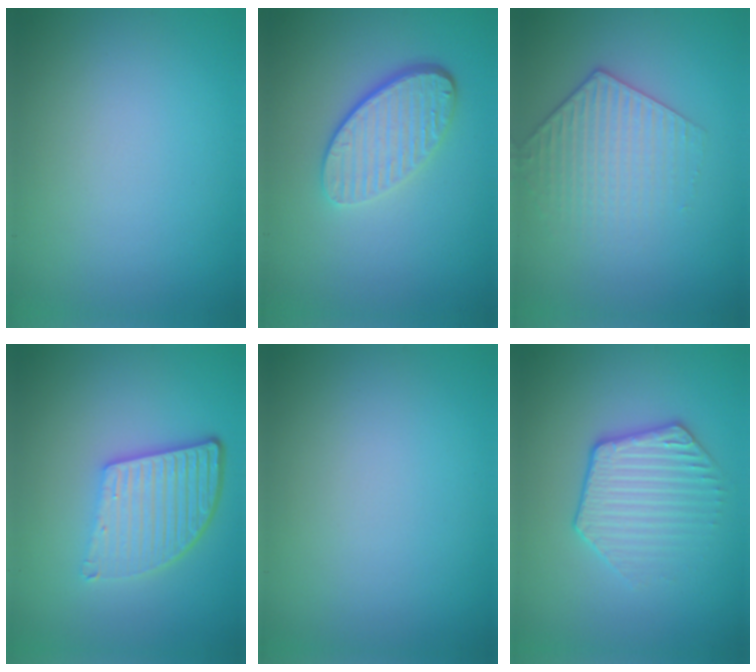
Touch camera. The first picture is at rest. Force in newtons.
{"total": 4.6, "press": 3.3, "slide": 3.2}
{"total": 3.2, "press": 2.8, "slide": 1.4}
{"total": 5.6, "press": 3.9, "slide": 4.0}
{"total": 0.0}
{"total": 3.5, "press": 3.1, "slide": 1.7}